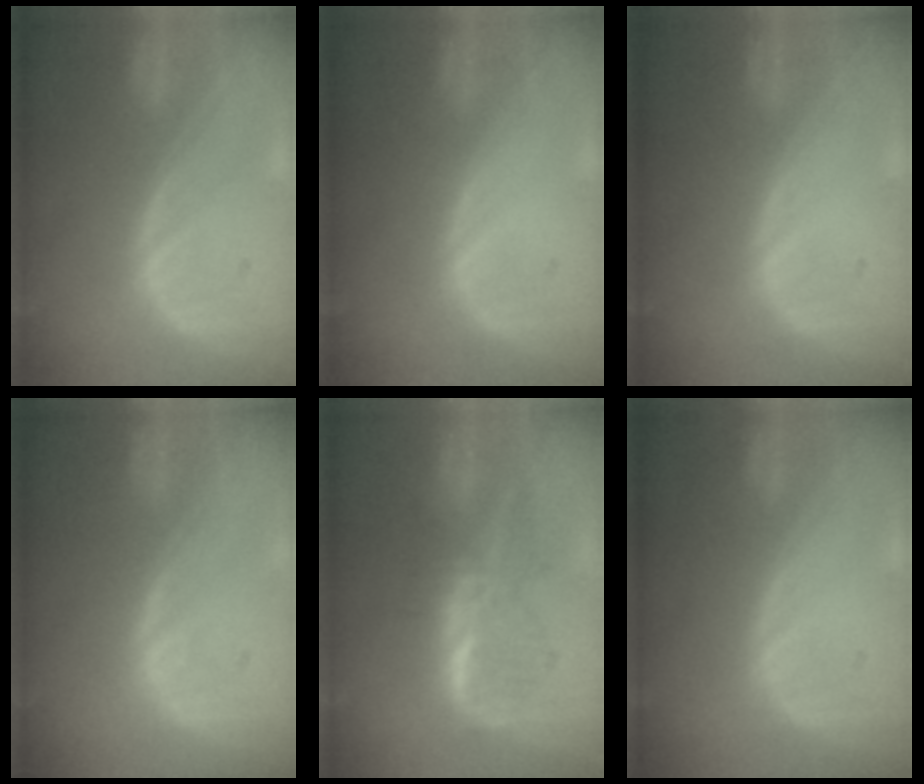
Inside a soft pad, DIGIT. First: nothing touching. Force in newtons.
{"total": 0.0}
{"total": 0.0}
{"total": 0.5, "press": 0.5, "slide": 0.1}
{"total": 5.8, "press": 5.7, "slide": 0.8}
{"total": 0.0}